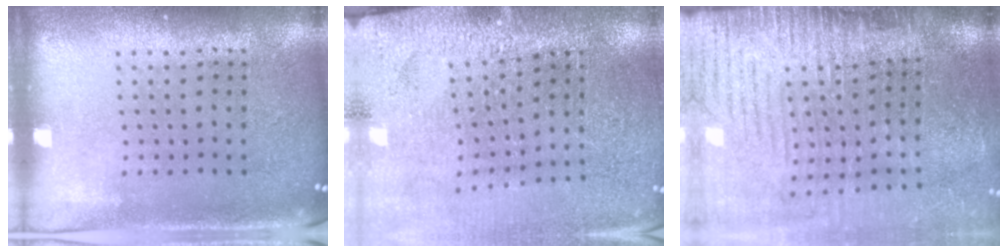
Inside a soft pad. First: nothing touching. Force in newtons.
{"total": 3.0, "press": 3.0, "slide": 0.4}
{"total": 4.4, "press": 3.7, "slide": 2.3}